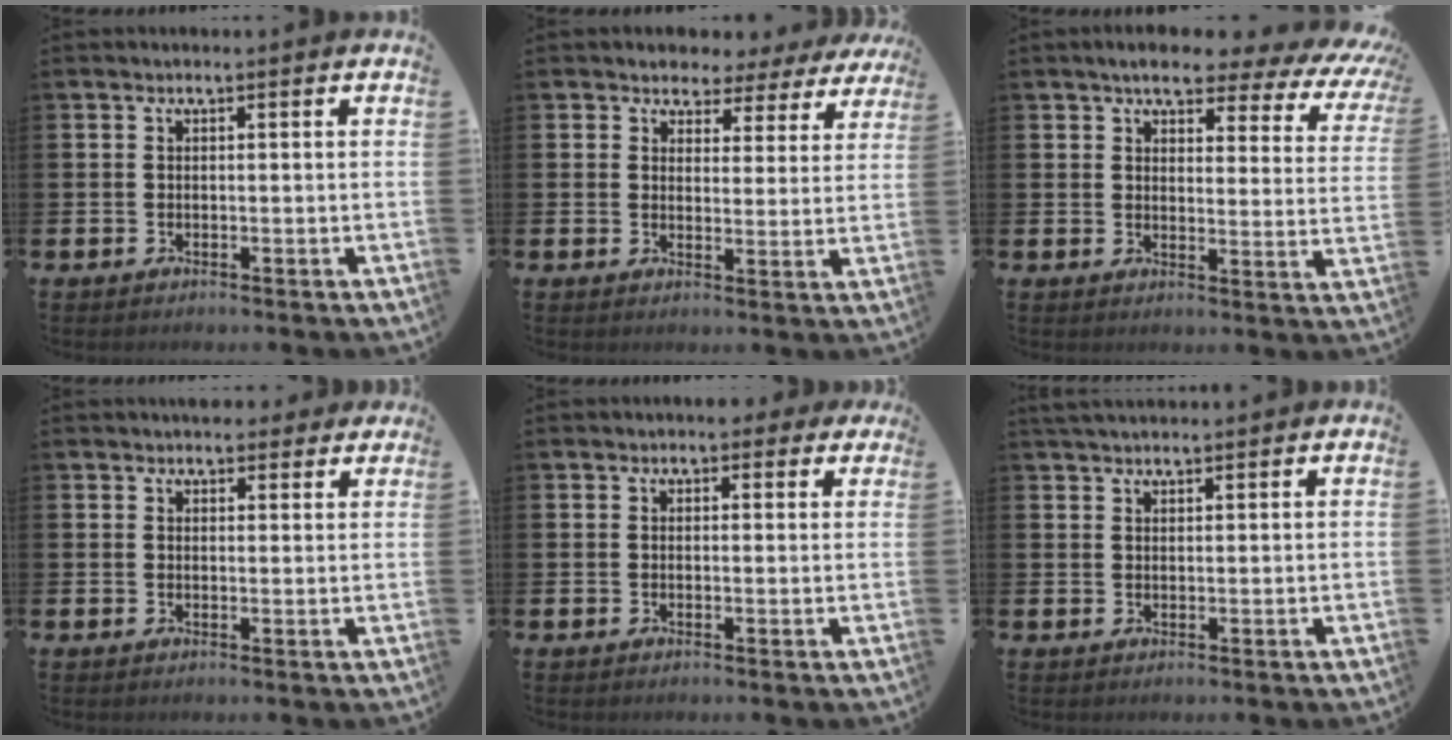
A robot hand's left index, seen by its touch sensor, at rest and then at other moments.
{"total": 3.3, "force": [2.7, 1.9, -0.1], "torque": [-0.019, -0.020, 0.043]}
{"total": 6.1, "force": [5.0, 1.8, 2.8], "torque": [-0.054, -0.038, 0.080]}
{"total": 3.2, "force": [3.0, 1.0, -0.1], "torque": [0.015, -0.018, 0.054]}
{"total": 2.1, "force": [1.7, 1.2, 0.4], "torque": [0.007, -0.002, 0.026]}
{"total": 2.3, "force": [2.2, 0.5, 0.6], "torque": [-0.008, -0.005, 0.039]}